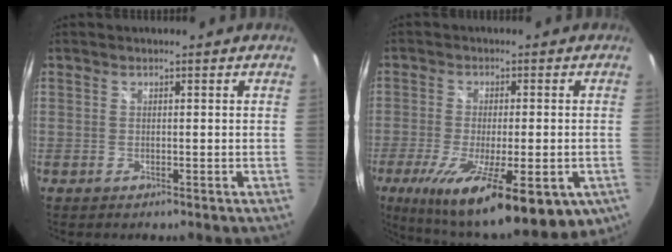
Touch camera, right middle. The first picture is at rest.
{"total": 22.4, "force": [-12.1, 6.4, 17.7], "torque": [-0.307, -0.081, -0.174]}